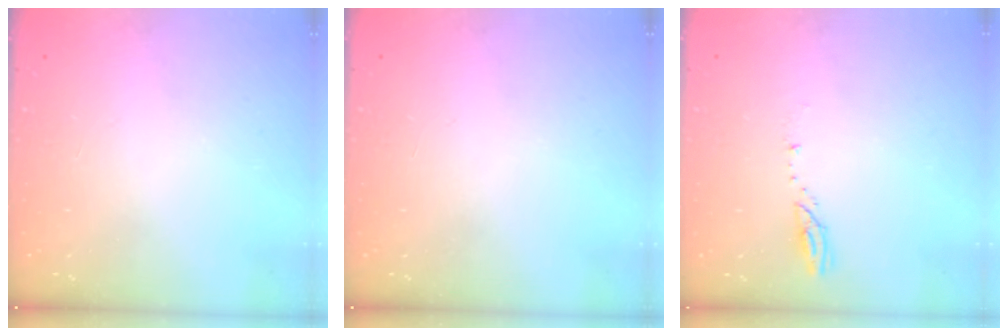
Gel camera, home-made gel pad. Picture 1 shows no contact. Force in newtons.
{"total": 1.0, "press": 0.0, "slide": 1.0}
{"total": 3.4, "press": 3.4, "slide": 0.3}